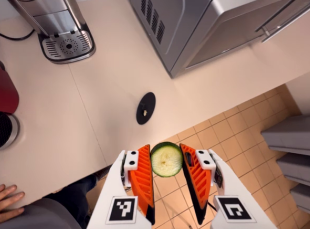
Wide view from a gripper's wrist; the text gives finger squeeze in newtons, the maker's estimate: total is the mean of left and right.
{"total": 8.1, "left": 7.9, "right": 8.3}